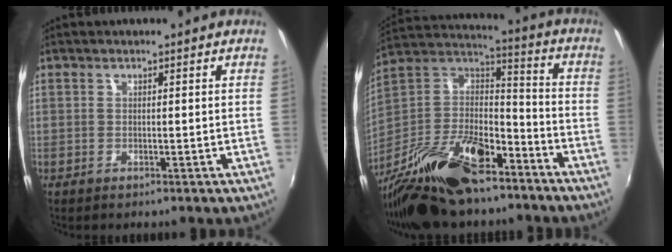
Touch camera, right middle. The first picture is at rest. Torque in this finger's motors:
{"motor_torque": [1.07, -1.07, 0.35, 0.21]}